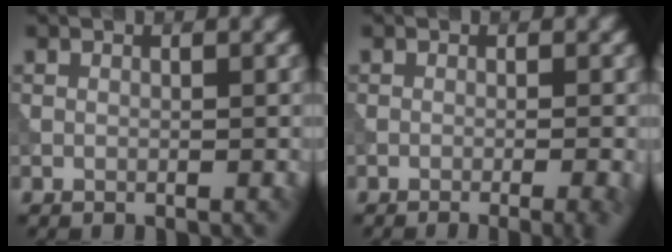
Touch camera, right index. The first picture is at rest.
{"total": 4.6, "force": [-2.2, 1.8, 3.6], "torque": [-0.023, 0.009, -0.021]}